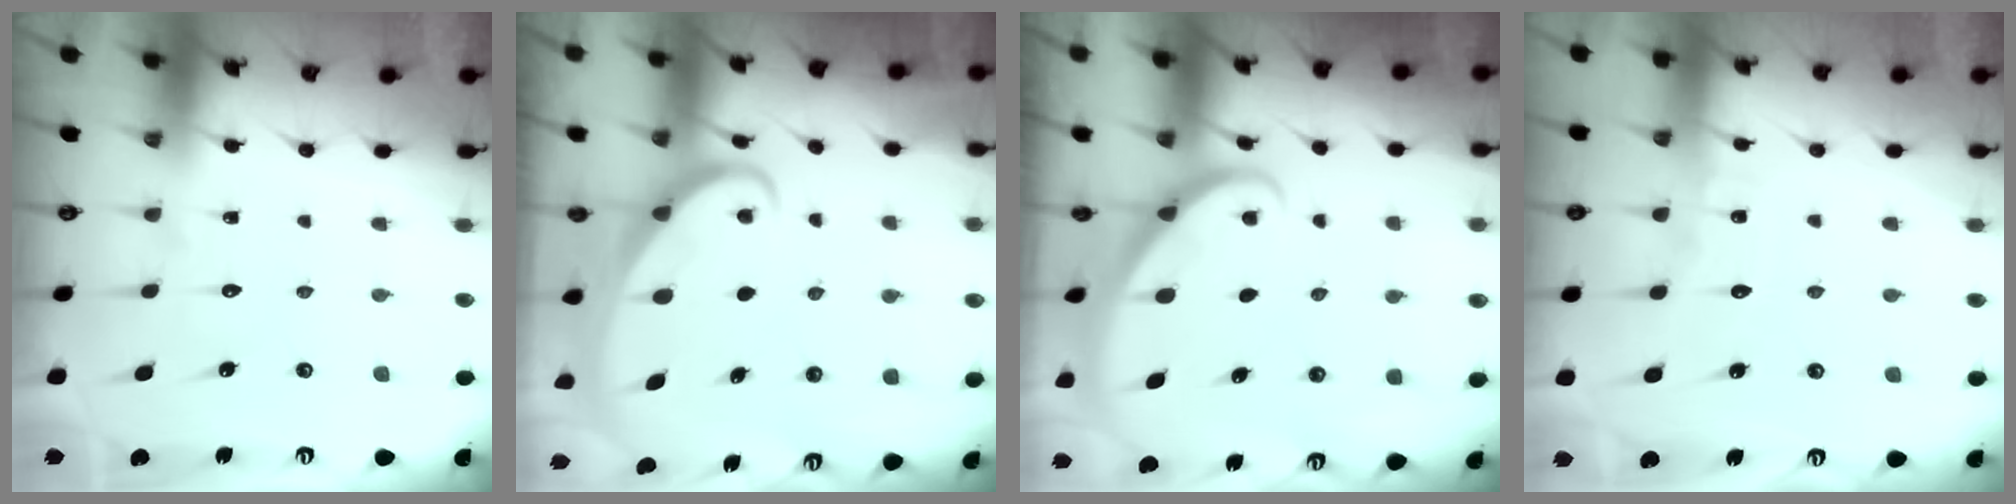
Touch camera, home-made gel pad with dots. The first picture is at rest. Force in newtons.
{"total": 2.1, "press": 2.1, "slide": 0.0}
{"total": 1.9, "press": 1.9, "slide": 0.1}
{"total": 3.0, "press": 3.0, "slide": 0.3}